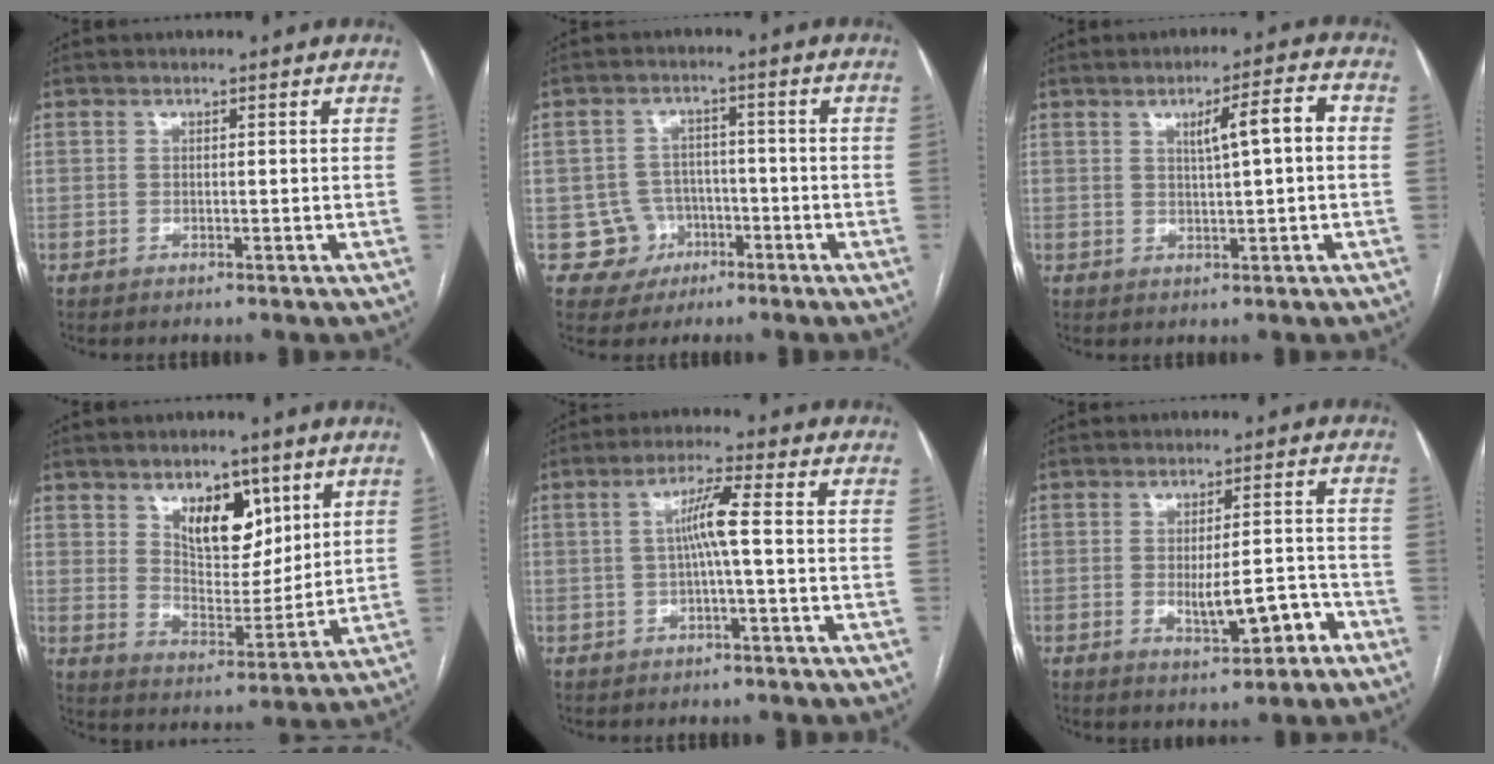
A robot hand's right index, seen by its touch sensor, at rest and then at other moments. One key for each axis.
{"total": 5.4, "fx": -2.0, "fy": 5.0, "fz": -0.1, "tx": 0.012, "ty": 0.015, "tz": -0.027}
{"total": 5.5, "fx": 1.0, "fy": 0.5, "fz": 5.4, "tx": -0.082, "ty": 0.011, "tz": 0.016}
{"total": 9.6, "fx": 5.1, "fy": 4.8, "fz": 6.5, "tx": -0.099, "ty": -0.003, "tz": 0.093}
{"total": 5.1, "fx": 0.0, "fy": -0.3, "fz": 5.1, "tx": -0.091, "ty": 0.014, "tz": 0.001}
{"total": 6.7, "fx": -2.8, "fy": 1.6, "fz": 5.9, "tx": -0.084, "ty": 0.005, "tz": -0.032}